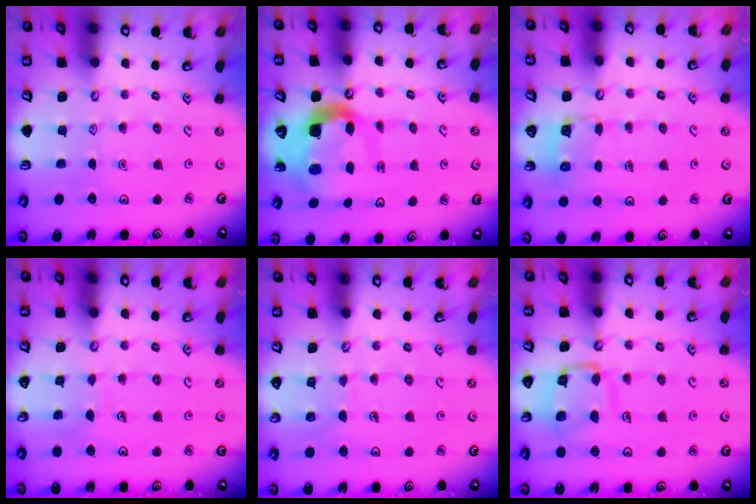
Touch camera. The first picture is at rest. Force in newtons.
{"total": 7.8, "press": 7.7, "slide": 1.1}
{"total": 5.2, "press": 5.2, "slide": 0.4}
{"total": 4.1, "press": 4.1, "slide": 0.2}
{"total": 5.1, "press": 5.0, "slide": 0.4}
{"total": 12.6, "press": 12.5, "slide": 1.2}